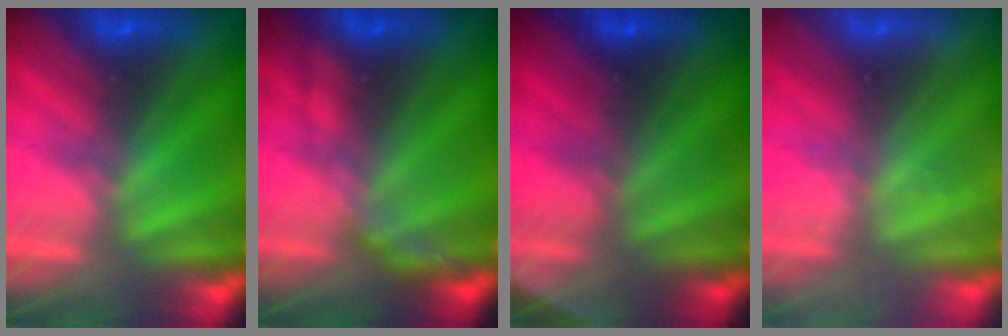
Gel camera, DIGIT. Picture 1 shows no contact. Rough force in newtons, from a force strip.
{"total": 2.6}
{"total": 2.8}
{"total": 2.2}